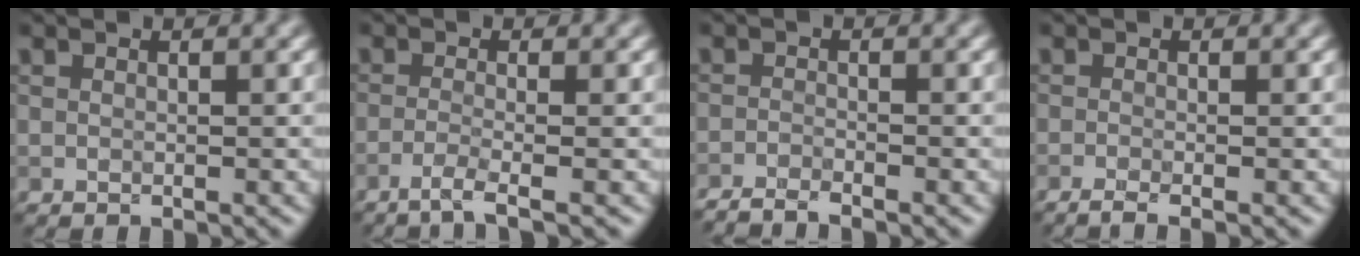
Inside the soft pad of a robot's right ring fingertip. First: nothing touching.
{"total": 2.3, "force": [-1.4, 0.3, 1.8], "torque": [-0.030, -0.001, -0.044]}
{"total": 3.0, "force": [-2.8, 0.2, 1.1], "torque": [-0.026, -0.007, -0.058]}
{"total": 1.9, "force": [-1.3, 0.4, 1.4], "torque": [-0.026, -0.005, -0.028]}